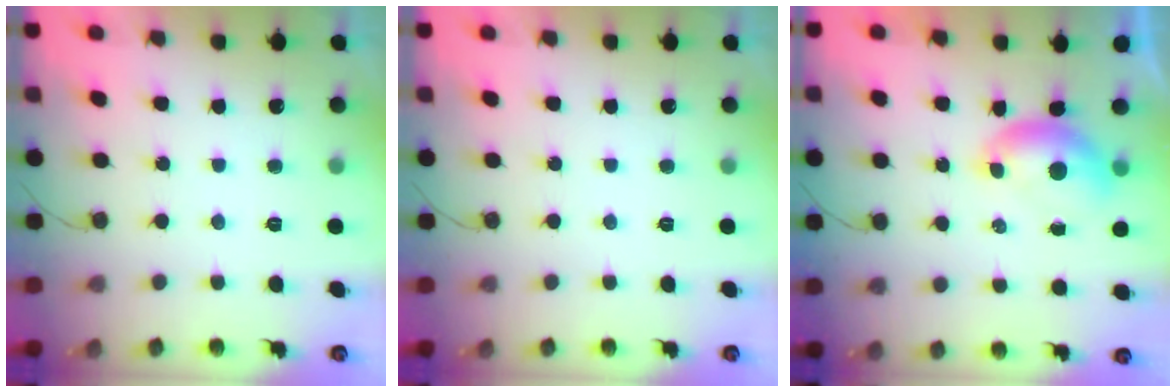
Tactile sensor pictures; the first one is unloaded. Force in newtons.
{"total": 0.0}
{"total": 6.0, "press": 6.0, "slide": 0.8}